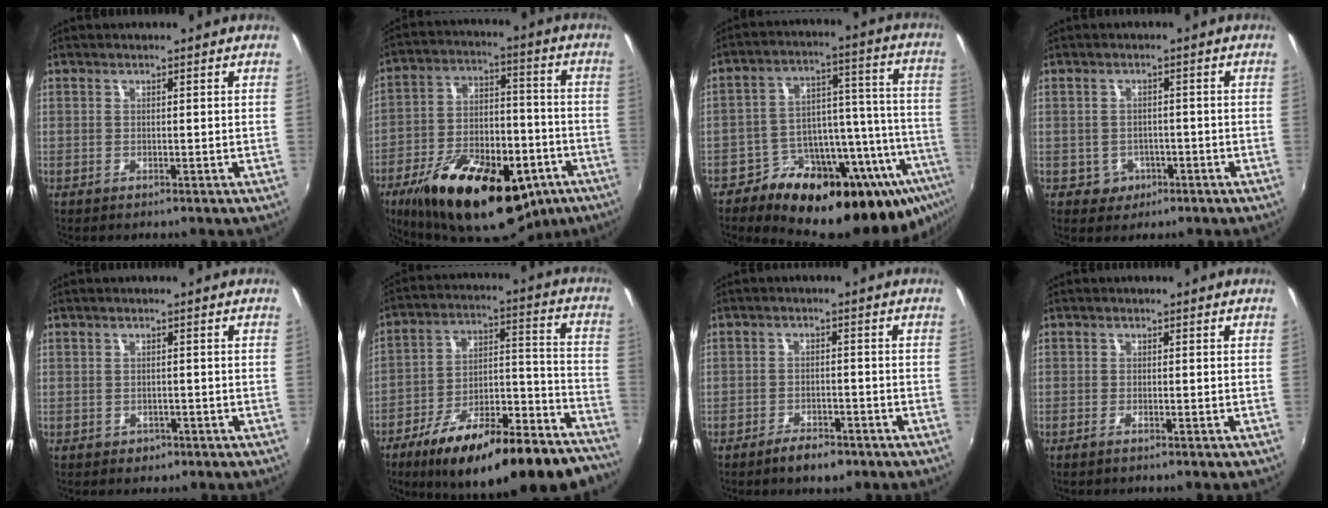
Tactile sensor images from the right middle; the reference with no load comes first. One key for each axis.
{"total": 27.9, "fx": -15.7, "fy": 13.5, "fz": 18.7, "tx": -0.328, "ty": -0.013, "tz": -0.228}
{"total": 27.2, "fx": -19.0, "fy": 11.4, "fz": 15.8, "tx": -0.211, "ty": 0.009, "tz": -0.267}
{"total": 3.8, "fx": -1.5, "fy": 3.5, "fz": 0.8, "tx": -0.026, "ty": 0.004, "tz": -0.016}
{"total": 1.8, "fx": -0.9, "fy": 1.5, "fz": 0.6, "tx": -0.013, "ty": -0.004, "tz": -0.010}
{"total": 27.3, "fx": -20.2, "fy": 8.5, "fz": 16.3, "tx": -0.232, "ty": -0.001, "tz": -0.284}
{"total": 4.8, "fx": -3.6, "fy": 1.9, "fz": 2.4, "tx": -0.060, "ty": -0.003, "tz": -0.058}
{"total": 1.0, "fx": -0.8, "fy": -0.2, "fz": 0.6, "tx": -0.013, "ty": -0.003, "tz": -0.017}